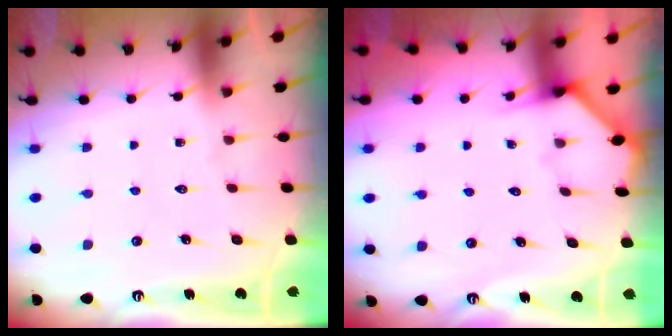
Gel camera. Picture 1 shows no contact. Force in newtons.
{"total": 2.0, "press": 2.0, "slide": 0.2}